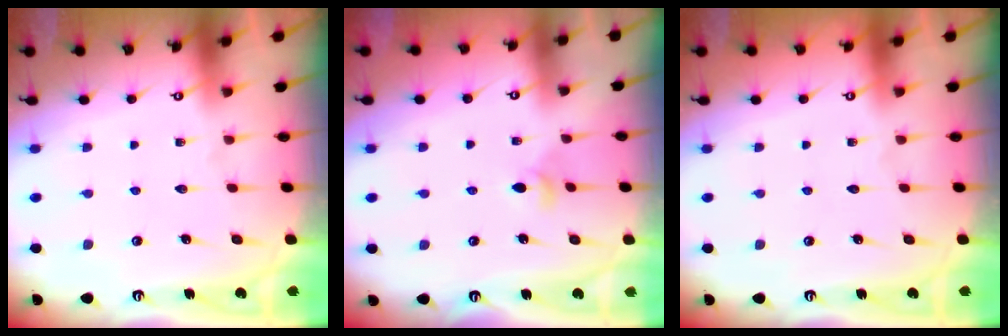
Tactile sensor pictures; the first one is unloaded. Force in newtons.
{"total": 3.2, "press": 3.1, "slide": 0.8}
{"total": 0.0}